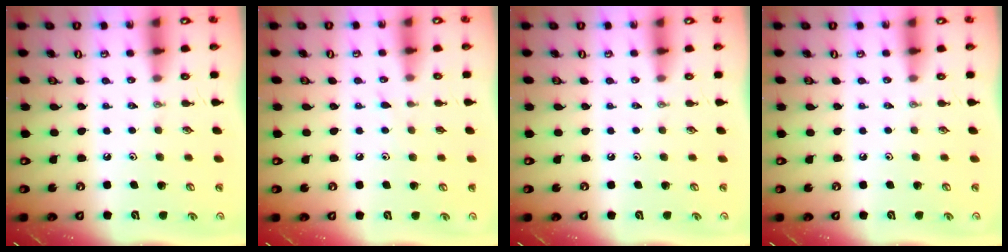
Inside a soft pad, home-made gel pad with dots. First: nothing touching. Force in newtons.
{"total": 5.7, "press": 5.7, "slide": 0.5}
{"total": 0.0}
{"total": 0.0}